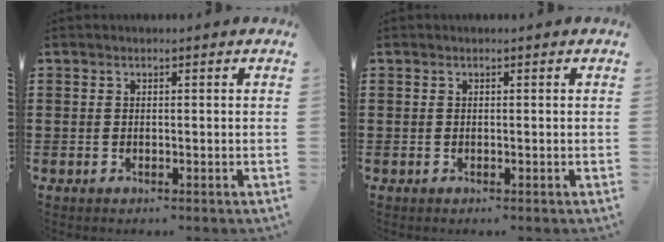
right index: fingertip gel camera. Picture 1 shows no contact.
{"total": 0.0}